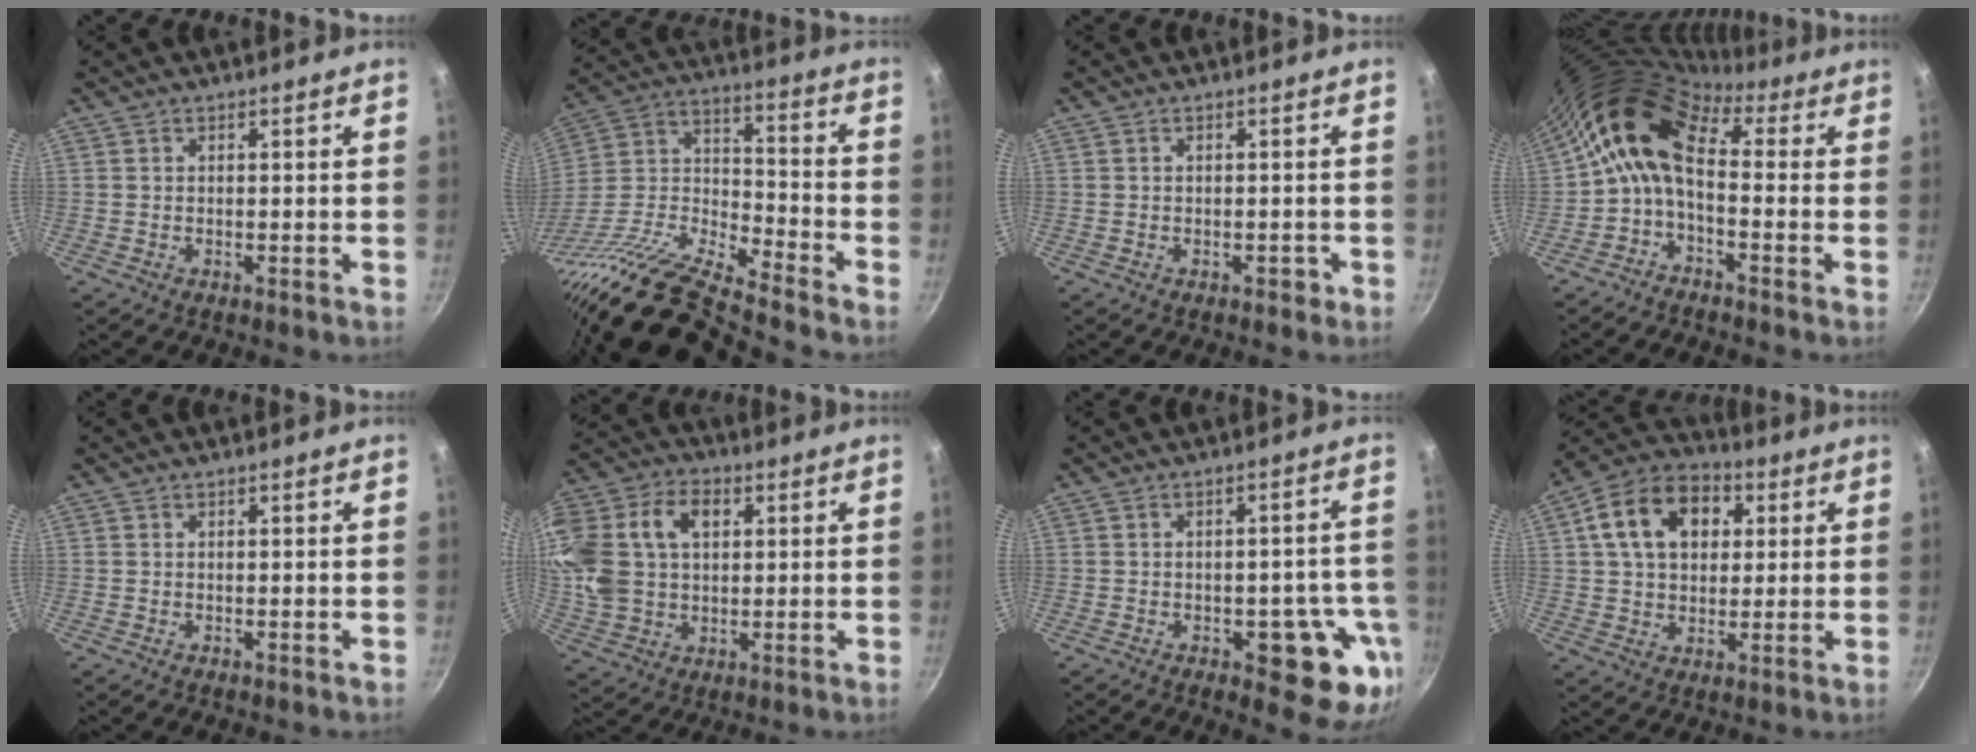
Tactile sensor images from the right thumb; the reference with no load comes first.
{"total": 22.0, "force": [-17.9, 5.1, 11.6], "torque": [-0.186, 0.076, -0.345]}
{"total": 1.2, "force": [-0.6, 0.8, 0.6], "torque": [0.005, 0.013, -0.002]}
{"total": 10.7, "force": [0.5, 6.7, 8.4], "torque": [-0.153, 0.029, -0.014]}
{"total": 0.0}
{"total": 21.5, "force": [5.0, 15.3, 14.2], "torque": [-0.310, 0.026, 0.086]}
{"total": 11.9, "force": [-4.2, 5.7, 9.6], "torque": [-0.056, 0.016, -0.050]}
{"total": 15.4, "force": [4.3, 10.9, 10.0], "torque": [-0.148, 0.017, 0.058]}